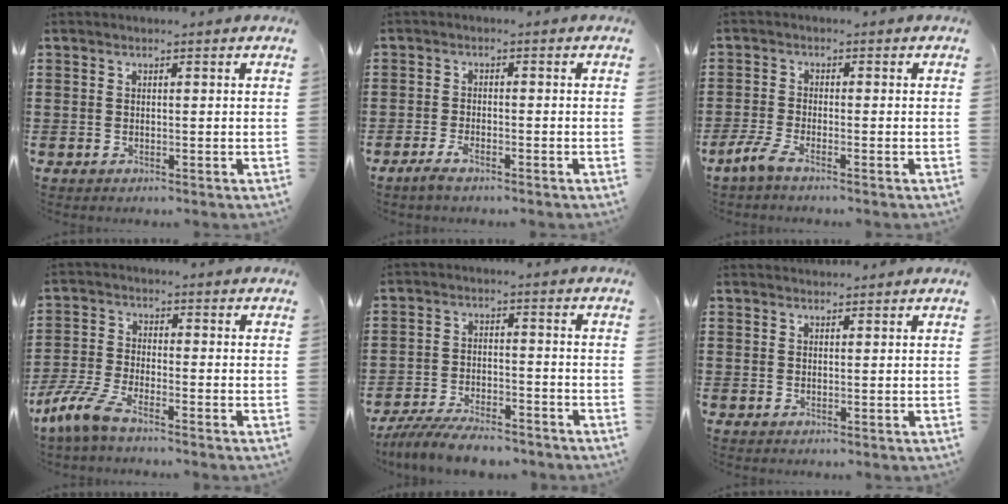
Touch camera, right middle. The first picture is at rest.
{"total": 2.3, "force": [-1.5, 0.5, 1.6], "torque": [-0.042, -0.003, -0.034]}
{"total": 3.4, "force": [-2.4, 0.6, 2.3], "torque": [-0.066, -0.008, -0.054]}
{"total": 6.2, "force": [-4.9, 1.0, 3.7], "torque": [-0.107, -0.018, -0.103]}
{"total": 6.5, "force": [-6.1, 1.2, 2.0], "torque": [-0.038, 0.008, -0.119]}
{"total": 0.9, "force": [0.9, 0.2, 0.0], "torque": [0.007, -0.003, 0.016]}